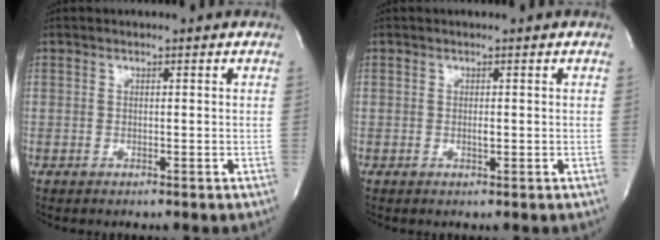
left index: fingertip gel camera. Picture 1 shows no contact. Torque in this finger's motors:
{"motor_torque": [0.20, -0.17, -0.01, 0.00]}